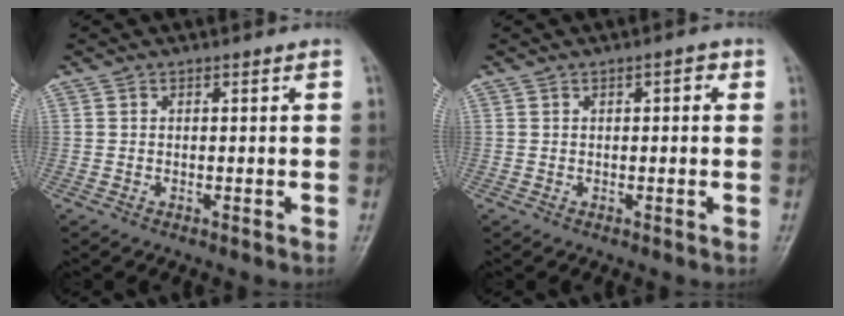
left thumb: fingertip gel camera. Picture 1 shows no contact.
{"total": 1.9, "force": [0.6, 0.8, 1.6], "torque": [-0.017, 0.003, 0.005]}